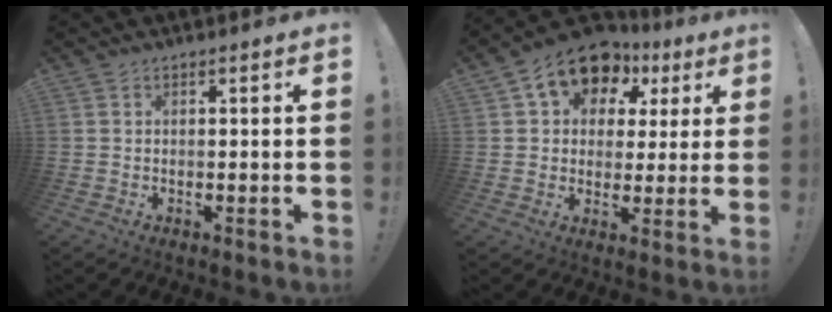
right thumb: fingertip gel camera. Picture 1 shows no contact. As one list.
[{"total": 13.4, "force": [7.3, 9.2, 6.3], "torque": [-0.103, -0.040, 0.134]}]